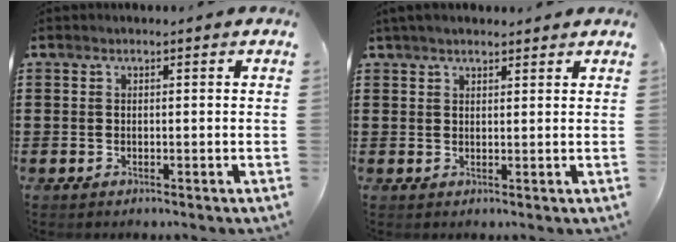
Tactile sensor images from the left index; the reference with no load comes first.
{"total": 2.3, "force": [1.9, 0.8, 1.0], "torque": [-0.023, 0.007, 0.037]}